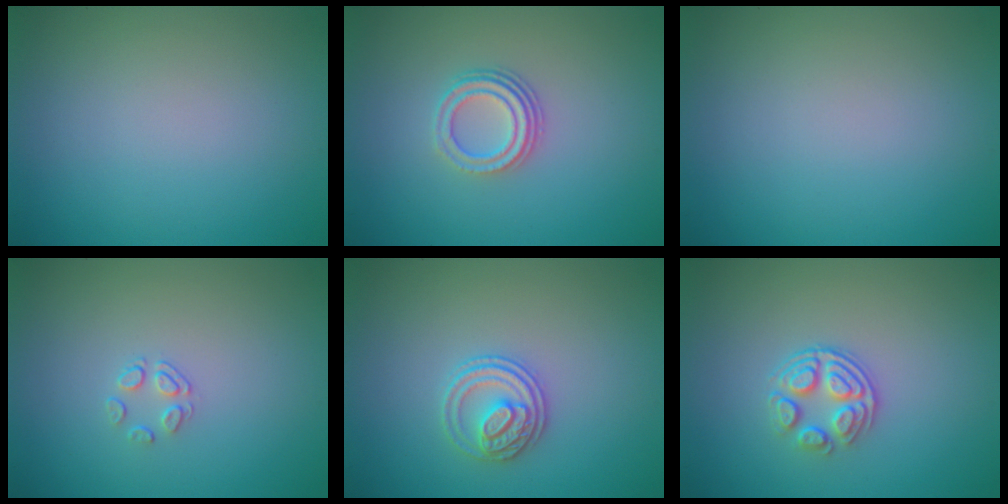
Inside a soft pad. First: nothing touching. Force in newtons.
{"total": 3.2, "press": 2.3, "slide": 2.3}
{"total": 0.0}
{"total": 1.4, "press": 0.6, "slide": 1.2}
{"total": 2.7, "press": 2.6, "slide": 0.7}
{"total": 3.1, "press": 2.6, "slide": 1.7}